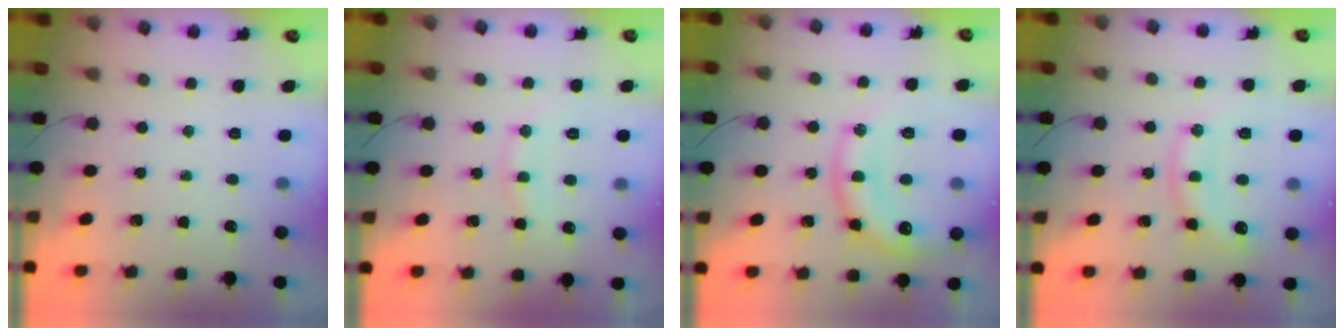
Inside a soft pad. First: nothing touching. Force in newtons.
{"total": 9.3, "press": 9.2, "slide": 1.0}
{"total": 16.0, "press": 16.0, "slide": 1.2}
{"total": 11.0, "press": 10.9, "slide": 0.7}